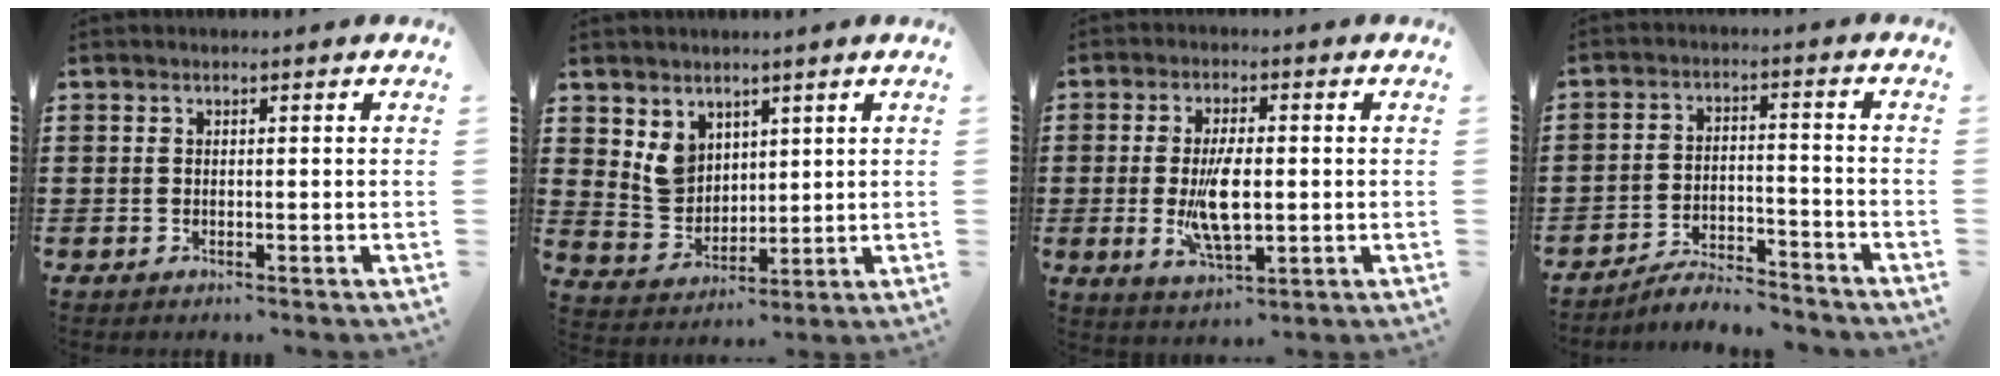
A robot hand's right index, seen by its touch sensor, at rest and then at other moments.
{"total": 5.6, "force": [3.0, 4.4, 1.8], "torque": [-0.056, 0.007, 0.059]}
{"total": 8.1, "force": [-0.6, 3.1, 7.5], "torque": [-0.151, -0.011, -0.017]}
{"total": 4.9, "force": [-4.8, 0.4, 1.1], "torque": [-0.028, 0.004, -0.096]}